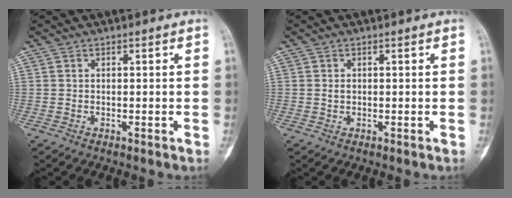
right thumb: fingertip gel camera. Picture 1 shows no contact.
{"total": 1.0, "force": [0.1, 0.8, 0.6], "torque": [-0.010, 0.001, 0.004]}